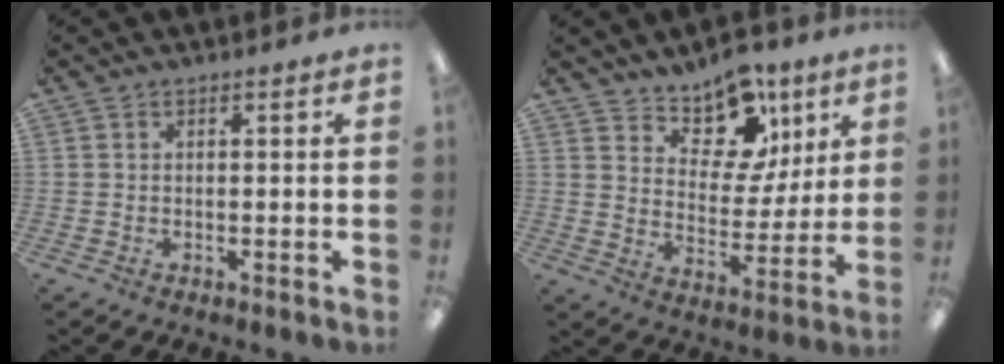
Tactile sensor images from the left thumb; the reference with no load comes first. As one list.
[{"total": 12.9, "force": [9.3, 7.4, 5.0], "torque": [-0.074, -0.065, 0.171]}]